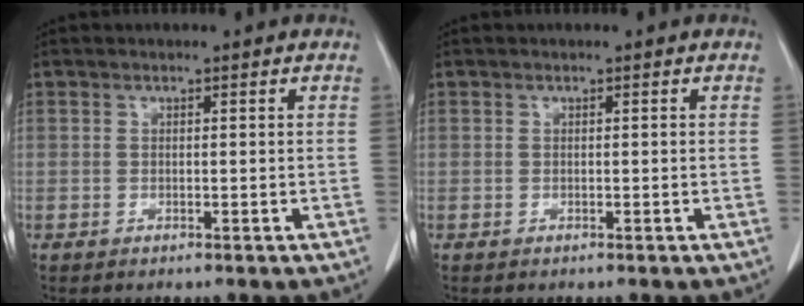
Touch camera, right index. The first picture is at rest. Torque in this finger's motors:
{"motor_torque": [0.13, -0.07, 0.02, 0.00]}